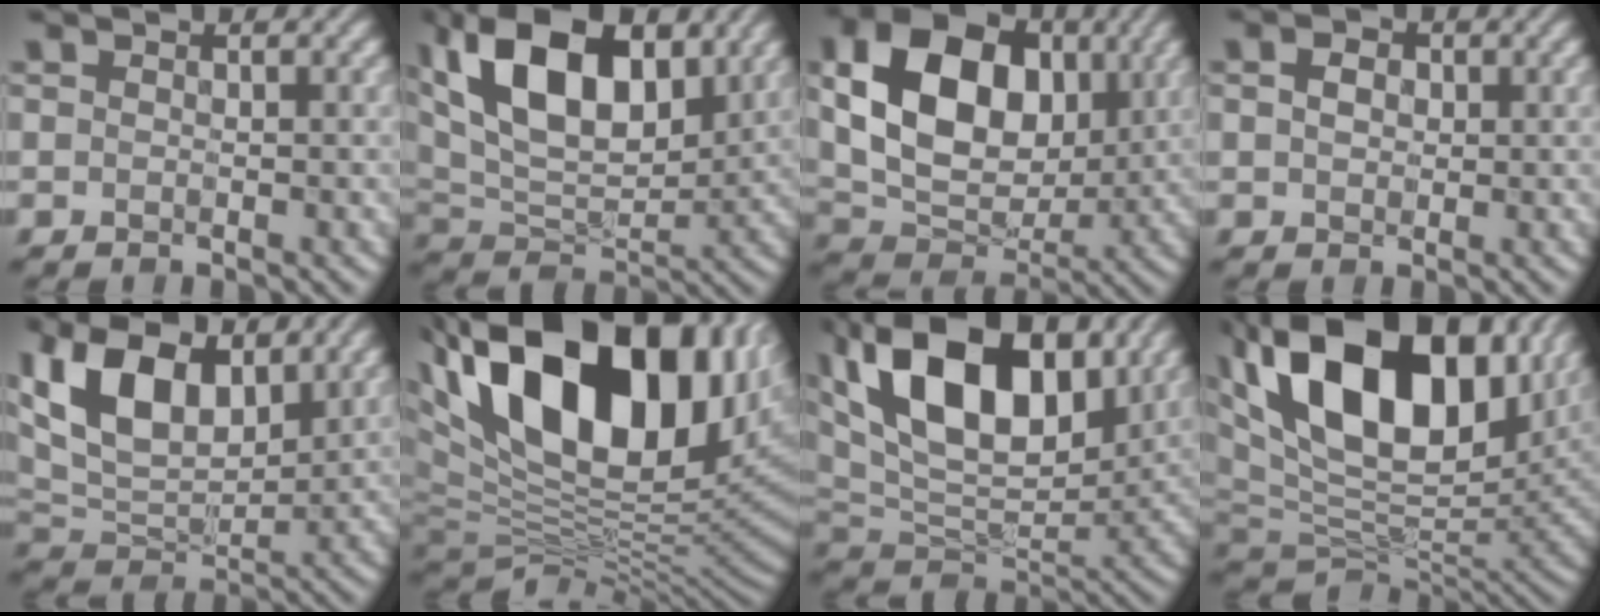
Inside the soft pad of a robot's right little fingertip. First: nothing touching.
{"total": 13.5, "force": [5.4, 7.5, 9.8], "torque": [-0.179, 0.016, 0.087]}
{"total": 12.3, "force": [2.3, 8.5, 8.6], "torque": [-0.150, 0.004, 0.034]}
{"total": 1.7, "force": [0.0, 1.3, 1.1], "torque": [-0.023, 0.001, 0.000]}
{"total": 10.9, "force": [4.2, 6.5, 7.7], "torque": [-0.175, 0.007, 0.073]}
{"total": 18.9, "force": [6.4, 11.1, 13.9], "torque": [-0.236, 0.017, 0.121]}
{"total": 14.9, "force": [6.2, 8.6, 10.5], "torque": [-0.198, 0.021, 0.109]}
{"total": 17.2, "force": [7.1, 10.1, 11.9], "torque": [-0.232, 0.026, 0.132]}